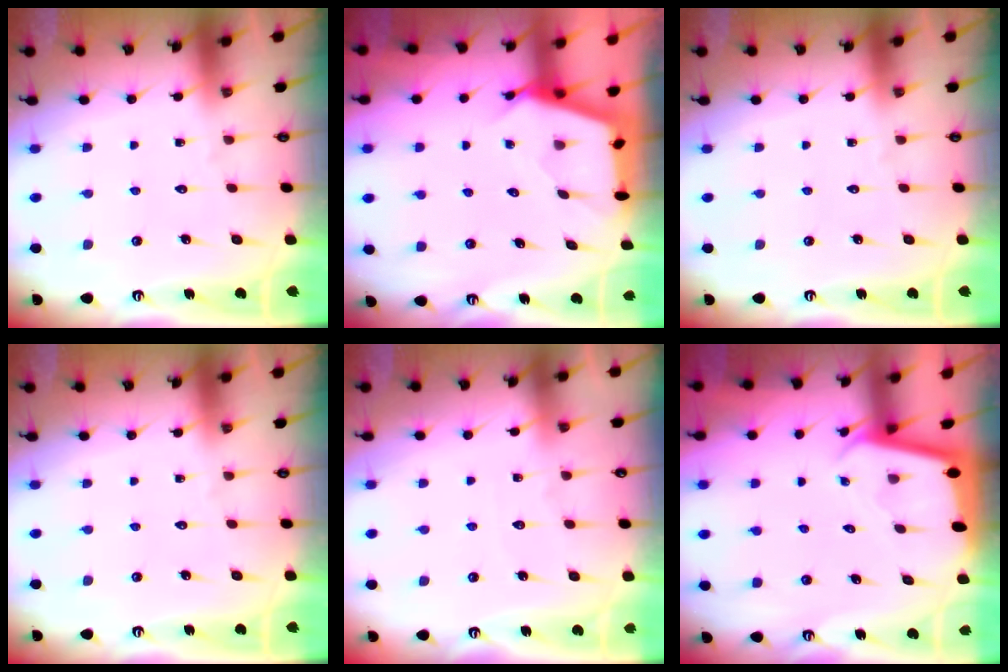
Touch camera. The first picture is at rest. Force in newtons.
{"total": 2.6, "press": 2.6, "slide": 0.3}
{"total": 0.0}
{"total": 0.0}
{"total": 4.0, "press": 4.0, "slide": 0.5}
{"total": 1.8, "press": 1.8, "slide": 0.1}